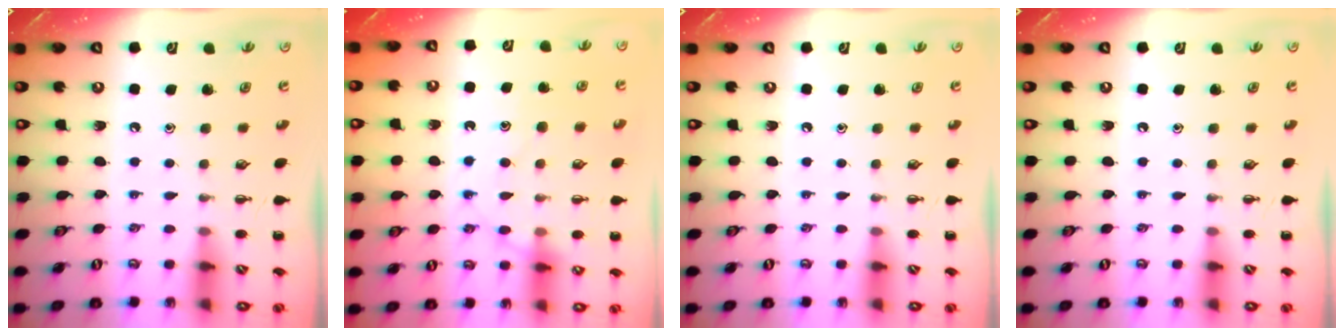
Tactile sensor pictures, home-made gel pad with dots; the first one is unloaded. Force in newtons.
{"total": 13.4, "press": 13.3, "slide": 0.9}
{"total": 0.0}
{"total": 0.0}